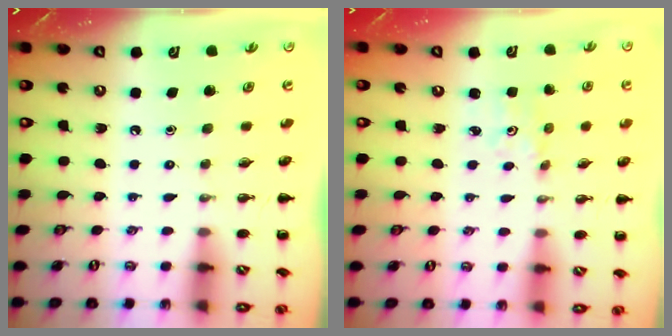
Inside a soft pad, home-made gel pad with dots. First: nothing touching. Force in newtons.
{"total": 1.6, "press": 1.6, "slide": 0.4}